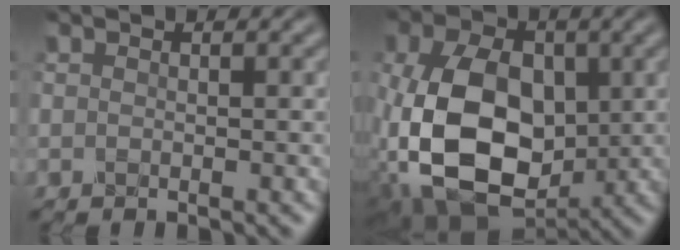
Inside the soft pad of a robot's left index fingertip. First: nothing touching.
{"total": 12.6, "force": [-1.5, 8.4, 9.2], "torque": [-0.205, -0.022, -0.024]}